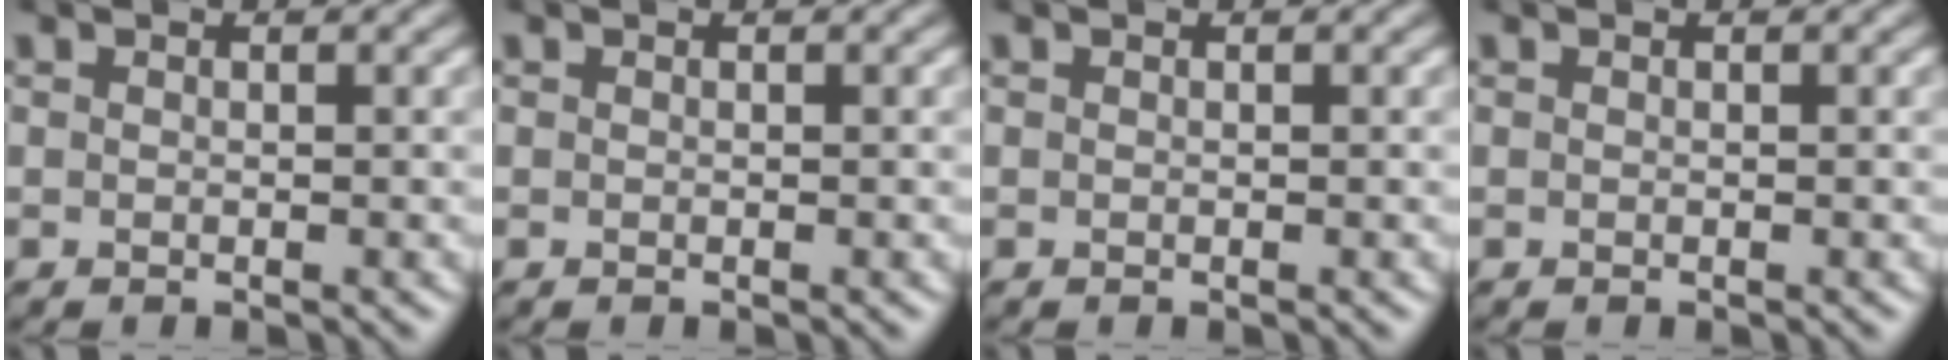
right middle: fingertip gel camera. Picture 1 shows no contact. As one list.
[{"total": 0.0}, {"total": 0.0}, {"total": 0.0}]